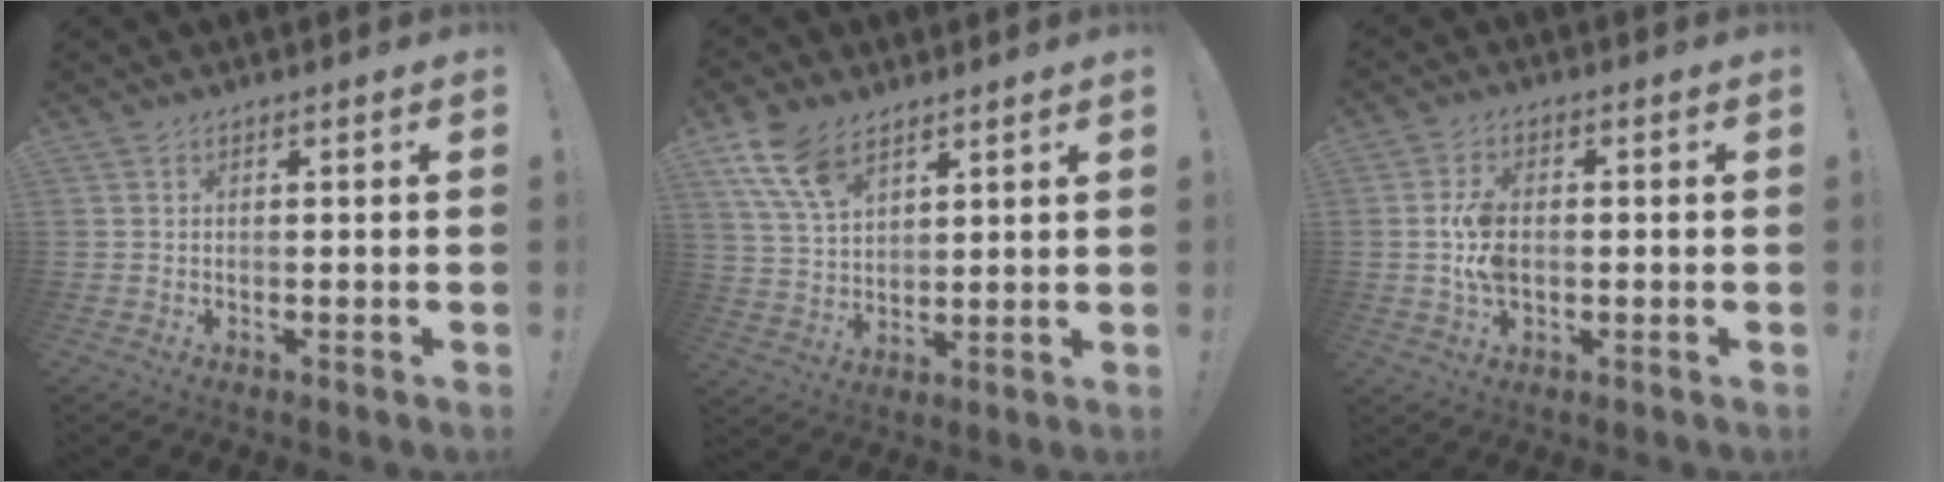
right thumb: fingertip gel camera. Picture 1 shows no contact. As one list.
[{"total": 12.1, "force": [7.4, 7.1, 6.5], "torque": [-0.124, -0.025, 0.146]}, {"total": 7.9, "force": [-0.4, 4.7, 6.3], "torque": [-0.121, 0.001, -0.009]}]